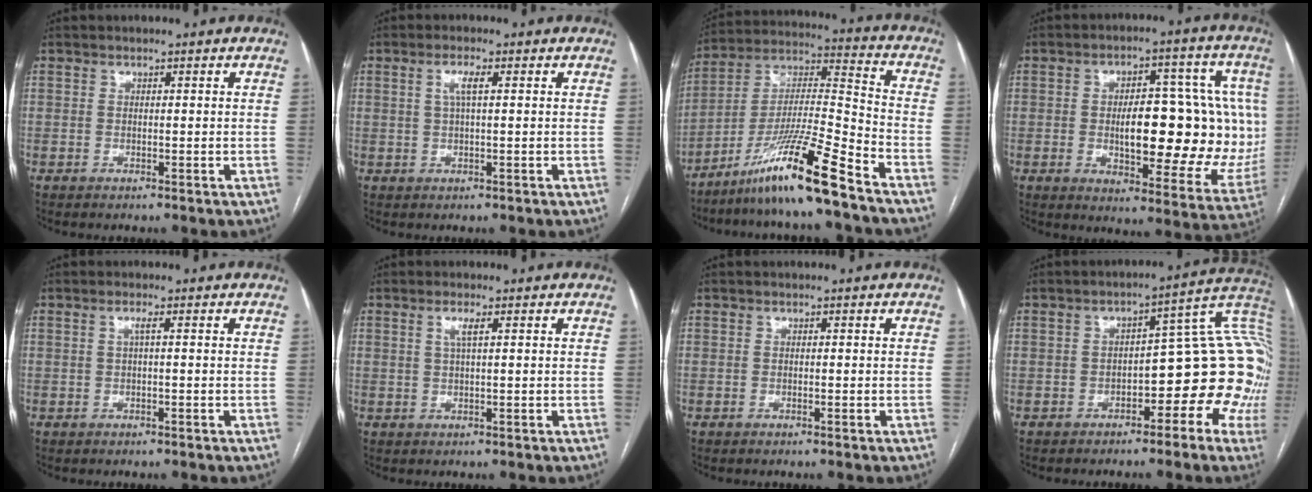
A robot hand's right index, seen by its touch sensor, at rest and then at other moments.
{"total": 2.7, "force": [0.7, 0.3, 2.6], "torque": [-0.054, 0.004, 0.014]}
{"total": 15.8, "force": [-11.2, -1.1, 11.1], "torque": [-0.213, -0.012, -0.201]}
{"total": 20.4, "force": [-0.3, 7.6, 18.9], "torque": [-0.214, 0.023, 0.013]}
{"total": 1.1, "force": [0.1, -0.1, 1.1], "torque": [-0.021, 0.003, 0.001]}
{"total": 2.0, "force": [0.7, 0.0, 1.9], "torque": [-0.041, 0.001, 0.012]}
{"total": 0.0}
{"total": 16.1, "force": [-3.3, 6.7, 14.2], "torque": [-0.171, 0.044, -0.034]}